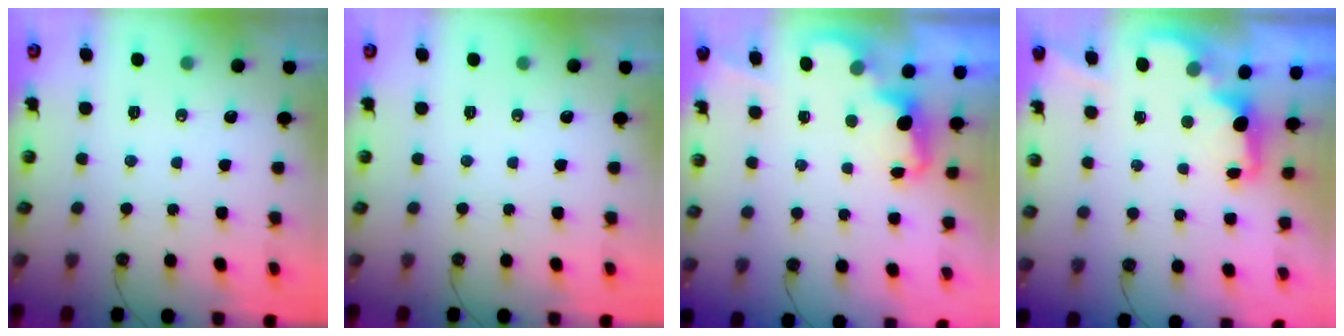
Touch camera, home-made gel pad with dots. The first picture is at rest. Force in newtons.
{"total": 0.0}
{"total": 2.5, "press": 2.4, "slide": 0.5}
{"total": 2.9, "press": 2.9, "slide": 0.6}